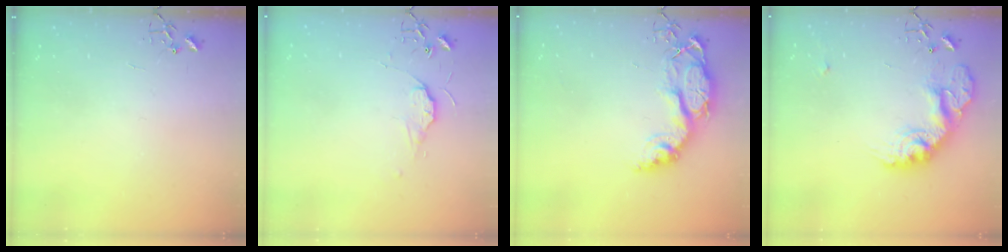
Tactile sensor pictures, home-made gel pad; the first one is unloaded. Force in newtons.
{"total": 7.1, "press": 7.0, "slide": 0.8}
{"total": 13.9, "press": 13.9, "slide": 1.3}
{"total": 19.4, "press": 19.4, "slide": 1.4}